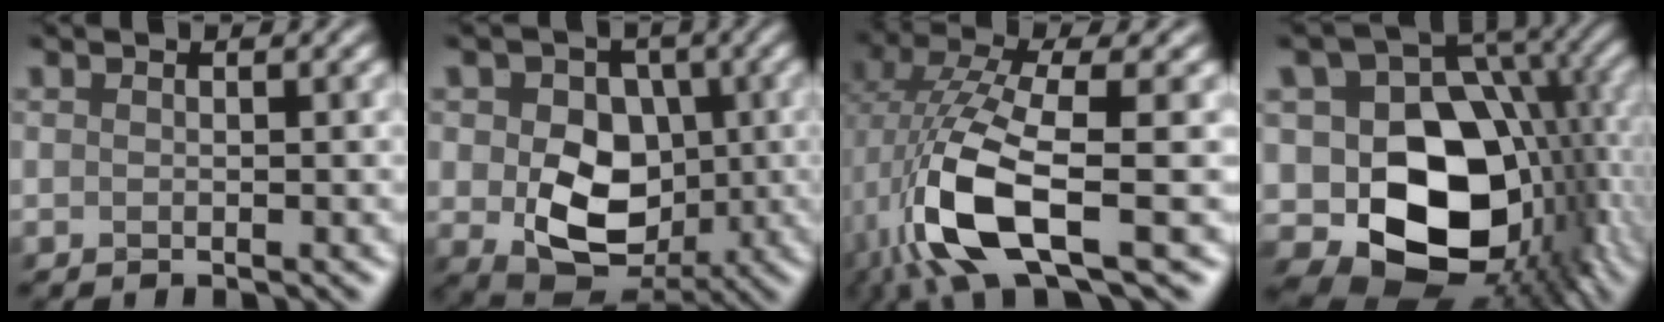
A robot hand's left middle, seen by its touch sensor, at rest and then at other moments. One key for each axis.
{"total": 8.3, "fx": -0.6, "fy": 6.2, "fz": 5.6, "tx": -0.086, "ty": -0.019, "tz": -0.004}
{"total": 9.4, "fx": -2.1, "fy": 2.6, "fz": 8.7, "tx": -0.195, "ty": -0.002, "tz": -0.045}
{"total": 15.1, "fx": -2.7, "fy": 10.5, "fz": 10.6, "tx": -0.184, "ty": -0.009, "tz": -0.043}